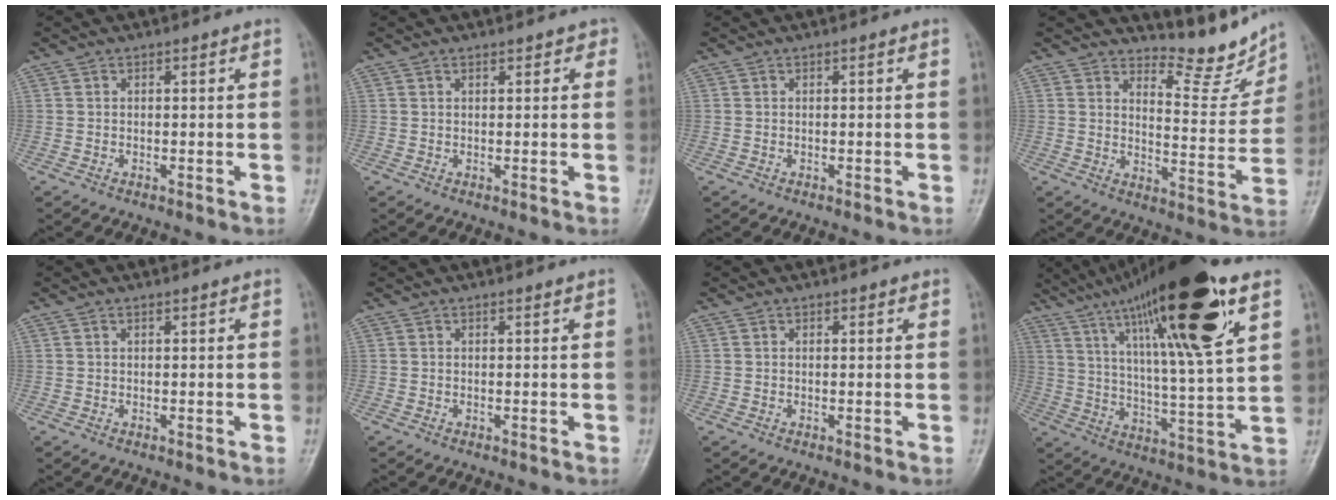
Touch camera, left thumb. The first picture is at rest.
{"total": 1.6, "force": [1.0, 1.0, 0.8], "torque": [0.003, -0.002, 0.009]}
{"total": 0.0}
{"total": 10.0, "force": [9.2, 2.7, 2.8], "torque": [-0.012, -0.086, 0.129]}
{"total": 0.6, "force": [0.5, 0.2, 0.4], "torque": [-0.008, 0.001, 0.009]}
{"total": 0.6, "force": [0.5, 0.0, 0.3], "torque": [-0.005, 0.000, 0.009]}
{"total": 1.0, "force": [0.7, 0.5, 0.5], "torque": [-0.001, -0.003, 0.006]}
{"total": 25.2, "force": [14.1, 3.4, 20.6], "torque": [-0.341, -0.031, 0.235]}